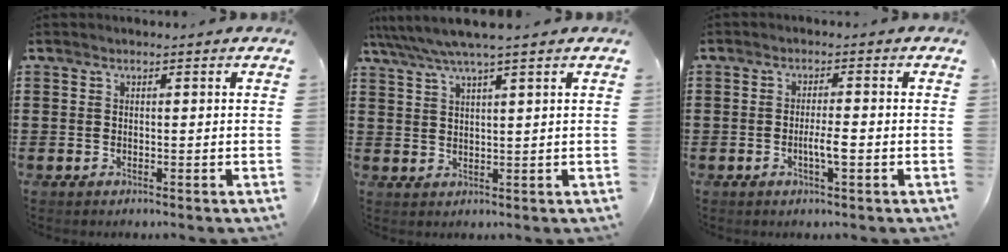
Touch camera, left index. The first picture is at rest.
{"total": 4.0, "force": [3.0, -0.2, 2.6], "torque": [-0.059, -0.008, 0.052]}
{"total": 3.1, "force": [-0.8, 0.4, 3.0], "torque": [-0.053, 0.000, -0.015]}